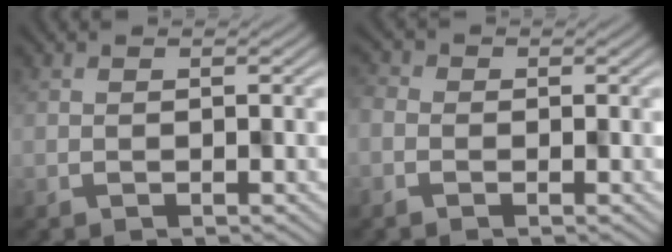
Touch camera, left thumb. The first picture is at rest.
{"total": 1.9, "force": [-0.9, 1.5, 0.7], "torque": [-0.005, -0.002, -0.020]}